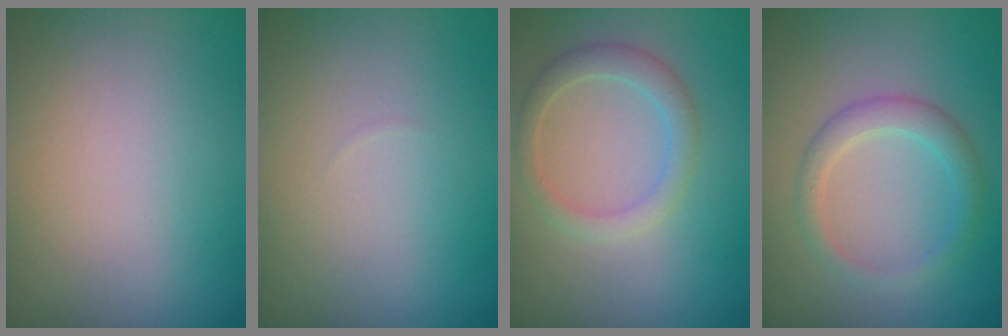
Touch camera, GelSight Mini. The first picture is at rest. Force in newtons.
{"total": 0.0}
{"total": 2.3, "press": 2.3, "slide": 0.0}
{"total": 2.3, "press": 2.3, "slide": 0.1}